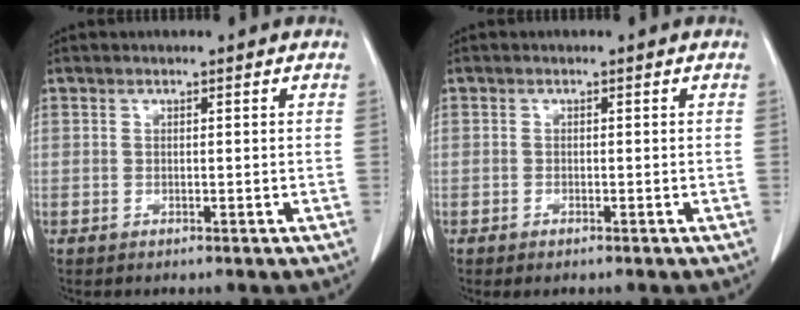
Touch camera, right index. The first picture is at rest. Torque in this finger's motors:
{"motor_torque": [0.34, -0.31, 0.05, 0.01]}